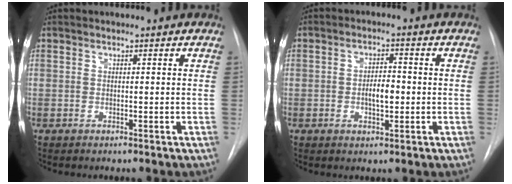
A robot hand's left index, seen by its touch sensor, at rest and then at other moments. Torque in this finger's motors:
{"motor_torque": [0.18, 0.06, 0.10, 0.06]}